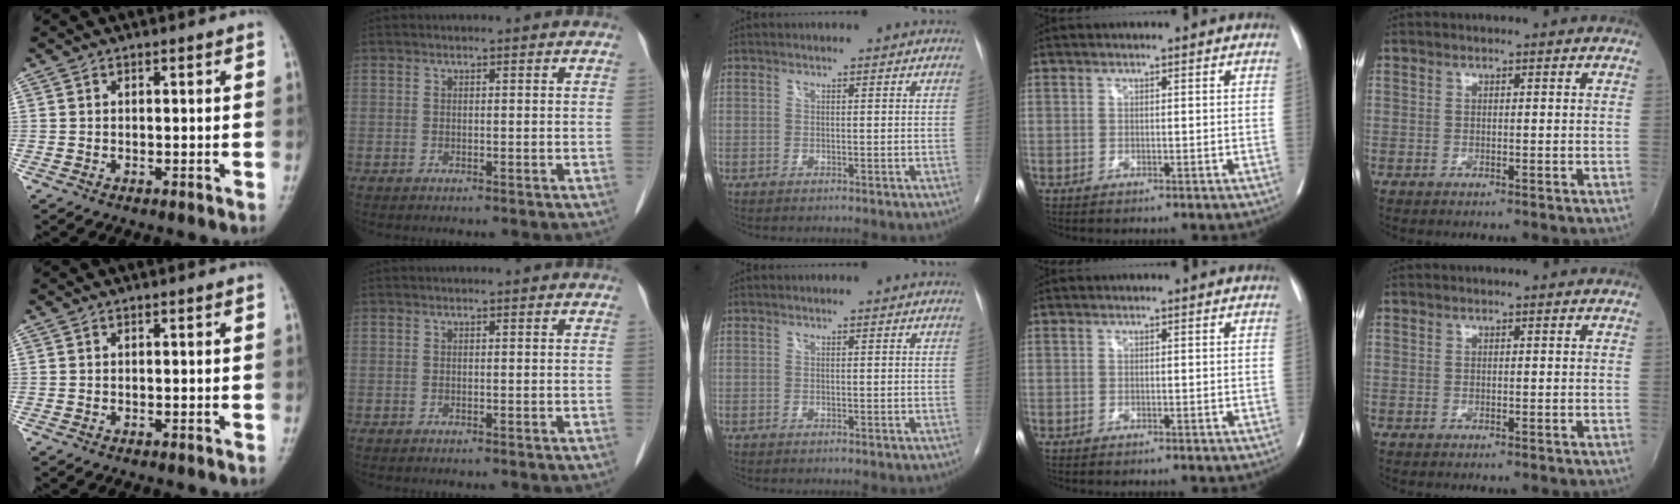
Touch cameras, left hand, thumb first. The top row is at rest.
{}